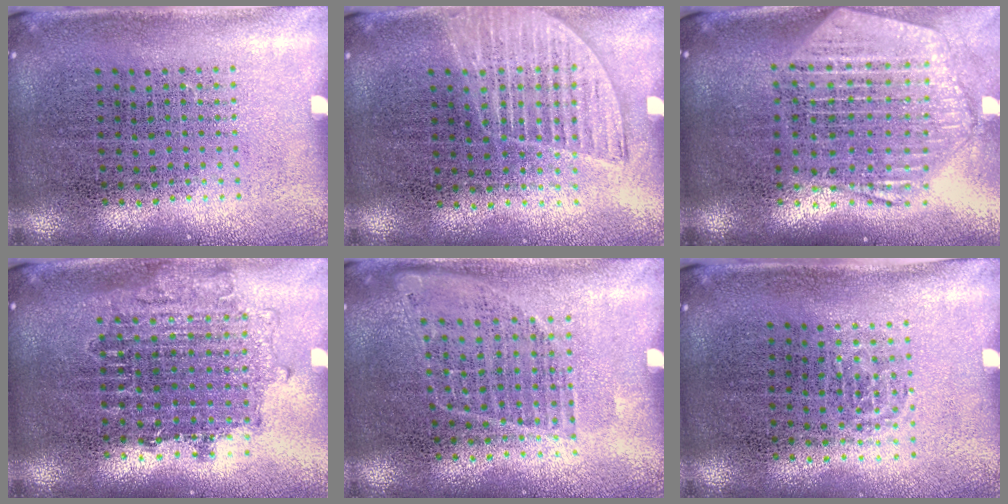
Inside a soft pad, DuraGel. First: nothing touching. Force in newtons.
{"total": 1.3, "press": 1.2, "slide": 0.6}
{"total": 2.6, "press": 2.2, "slide": 1.3}
{"total": 1.6, "press": 1.3, "slide": 0.9}
{"total": 0.9, "press": 0.9, "slide": 0.3}
{"total": 0.5, "press": 0.4, "slide": 0.4}